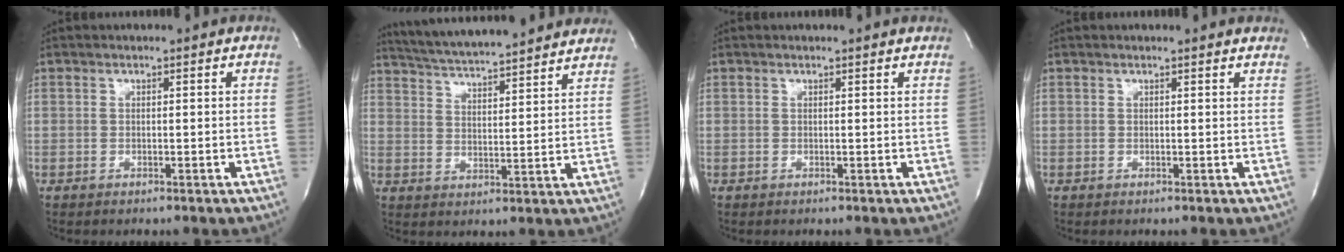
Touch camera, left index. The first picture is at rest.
{"total": 19.6, "force": [17.8, 1.7, 8.1], "torque": [-0.135, 0.024, 0.252]}
{"total": 1.6, "force": [1.5, -0.1, 0.3], "torque": [-0.017, 0.000, 0.013]}
{"total": 3.1, "force": [3.0, 0.2, 0.7], "torque": [-0.015, -0.003, 0.019]}